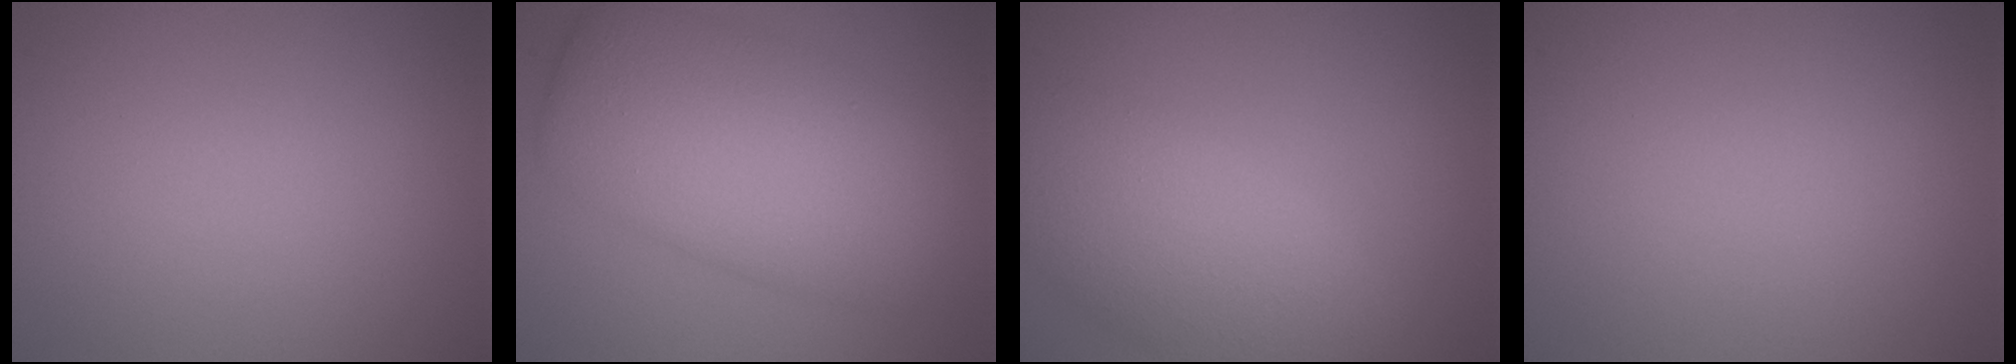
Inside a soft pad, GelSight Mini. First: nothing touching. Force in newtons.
{"total": 9.4, "press": 9.4, "slide": 0.1}
{"total": 6.3, "press": 6.3, "slide": 0.5}
{"total": 0.0}